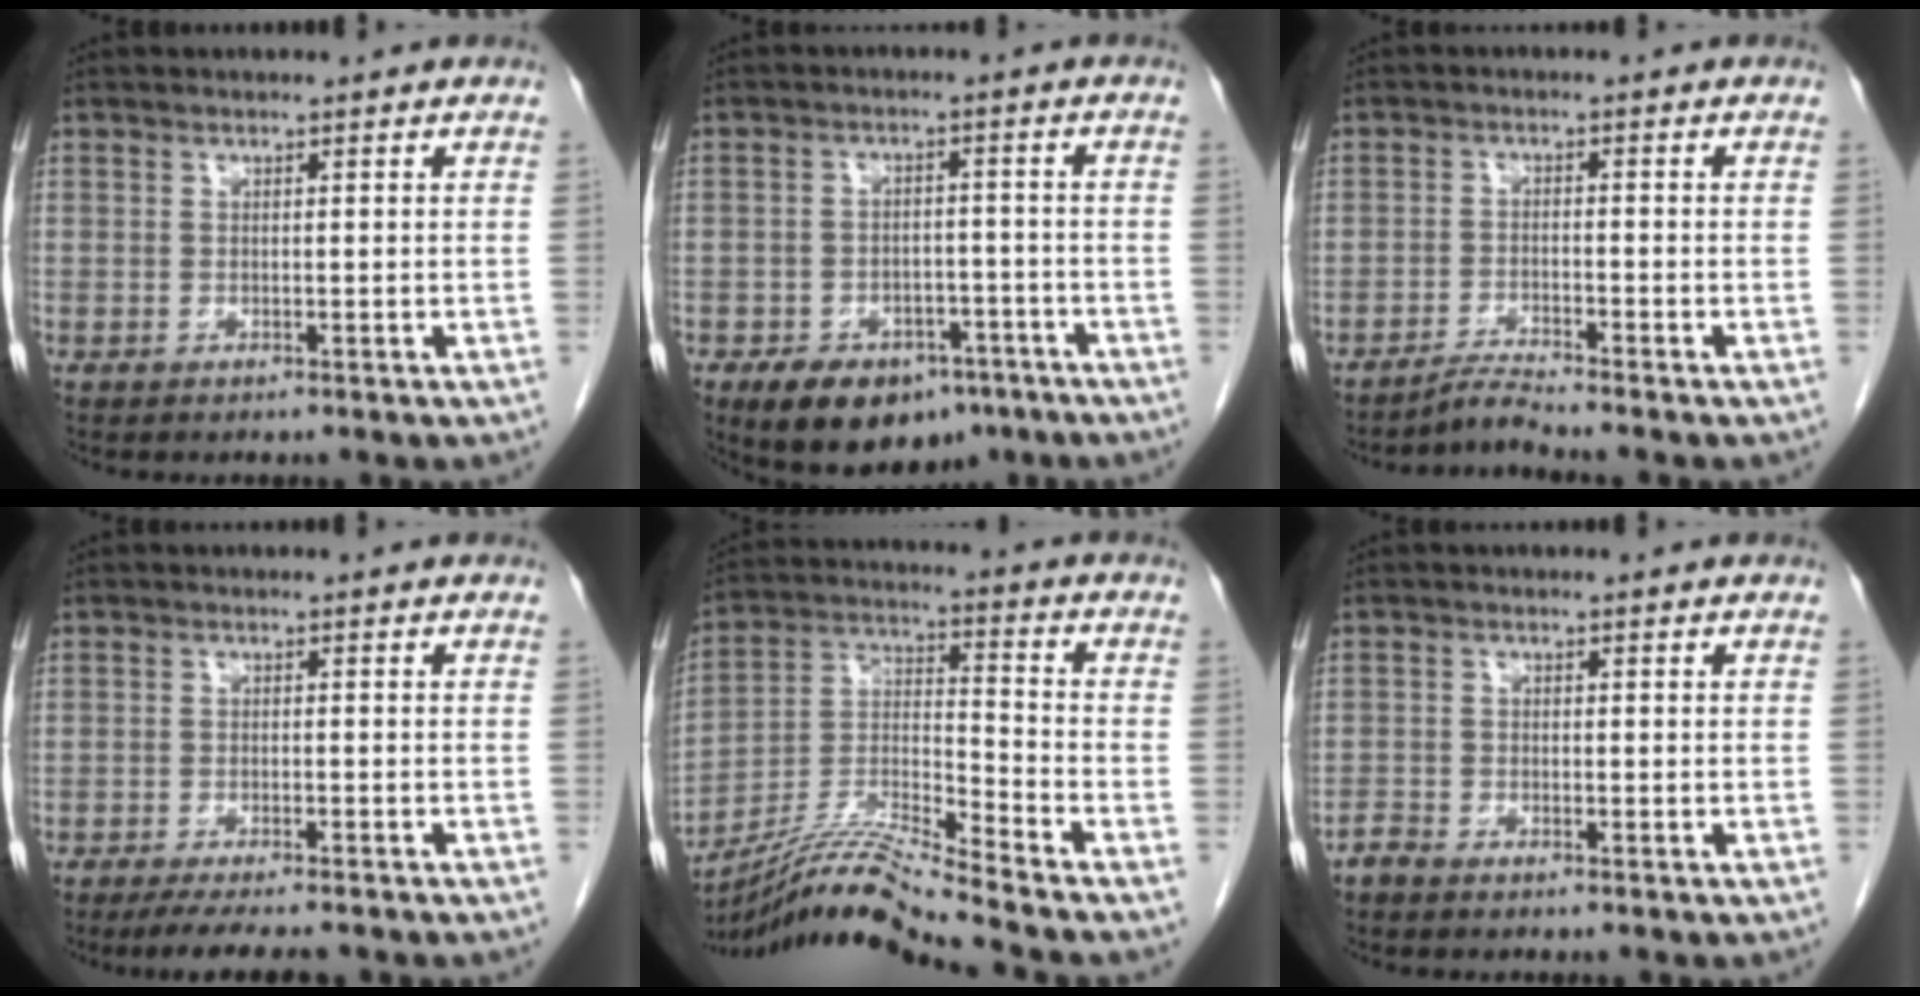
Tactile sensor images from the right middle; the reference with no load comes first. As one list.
[{"total": 11.2, "force": [-7.4, 6.4, 5.6], "torque": [-0.080, 0.006, -0.107]}, {"total": 2.9, "force": [-2.6, -1.3, 0.0], "torque": [0.003, -0.017, -0.051]}, {"total": 7.5, "force": [-6.4, 0.7, 3.8], "torque": [-0.057, -0.017, -0.098]}, {"total": 12.4, "force": [-11.2, -2.4, 4.6], "torque": [-0.086, -0.002, -0.210]}, {"total": 1.4, "force": [-1.4, 0.1, 0.2], "torque": [-0.002, -0.001, -0.027]}]